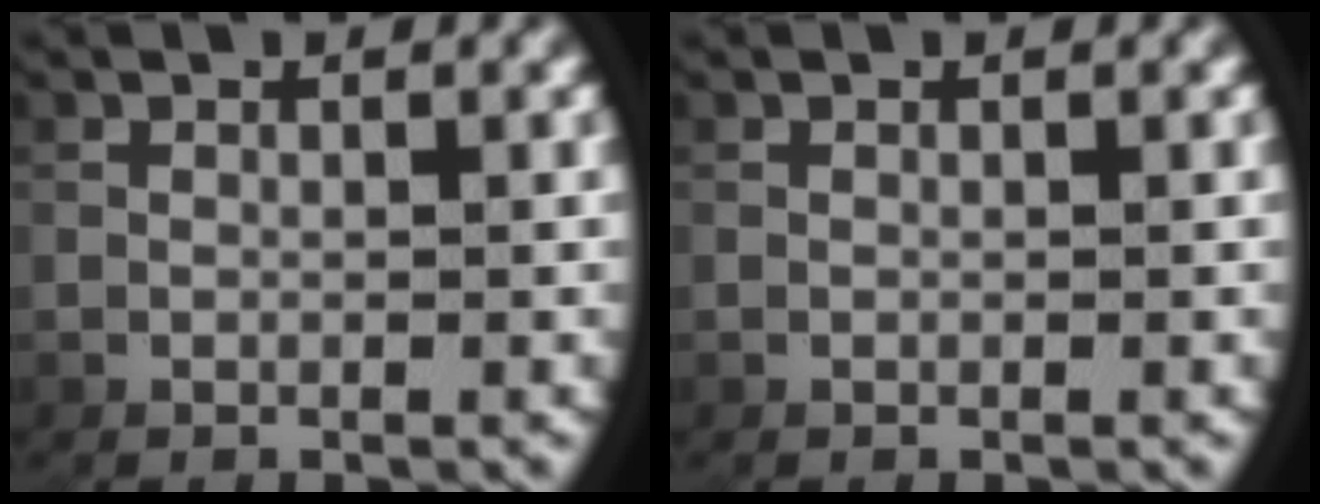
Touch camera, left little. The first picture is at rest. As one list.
[{"total": 0.0}]